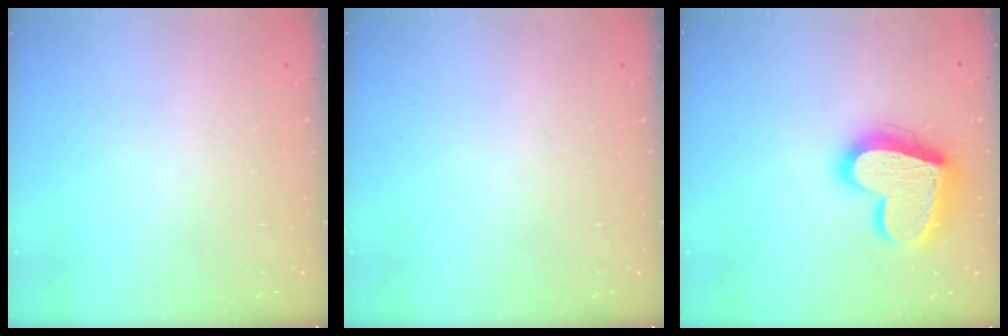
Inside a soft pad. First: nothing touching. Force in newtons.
{"total": 0.0}
{"total": 19.6, "press": 19.6, "slide": 1.5}